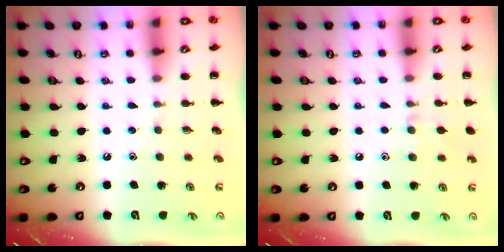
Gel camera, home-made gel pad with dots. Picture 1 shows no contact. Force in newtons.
{"total": 5.9, "press": 5.5, "slide": 2.3}